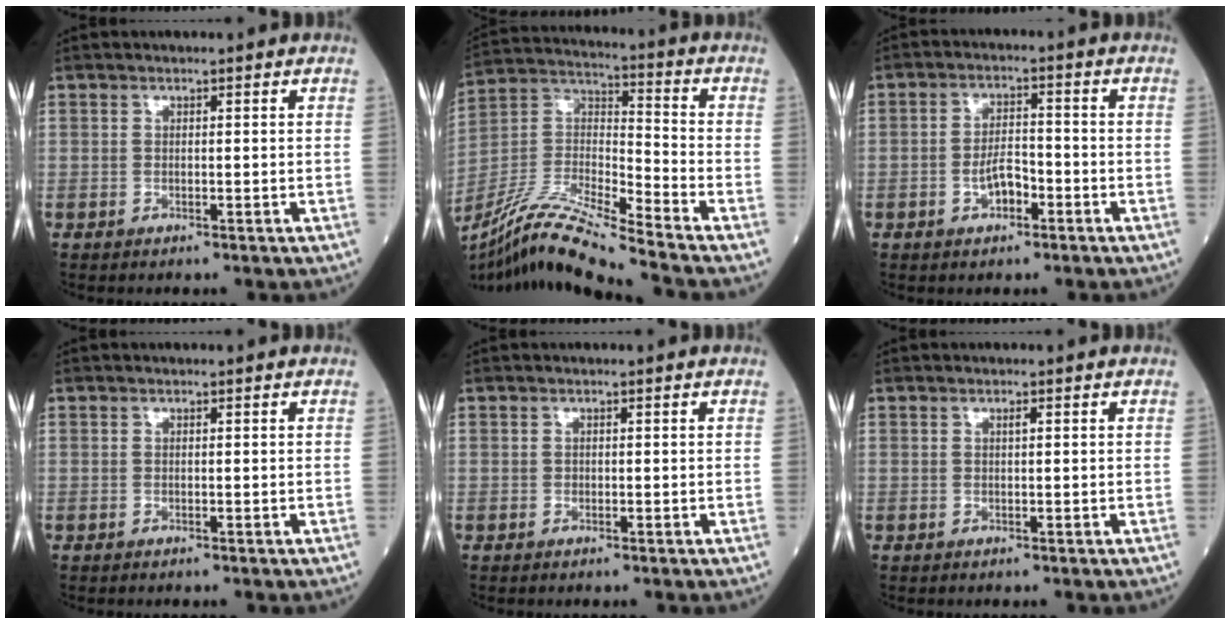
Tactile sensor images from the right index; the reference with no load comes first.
{"total": 16.9, "force": [-14.6, -1.0, 8.4], "torque": [-0.172, -0.008, -0.276]}
{"total": 4.1, "force": [-1.7, 1.9, 3.2], "torque": [-0.061, 0.006, -0.032]}
{"total": 0.0}
{"total": 0.0}
{"total": 0.5, "force": [0.2, 0.1, 0.5], "torque": [-0.012, 0.000, 0.004]}